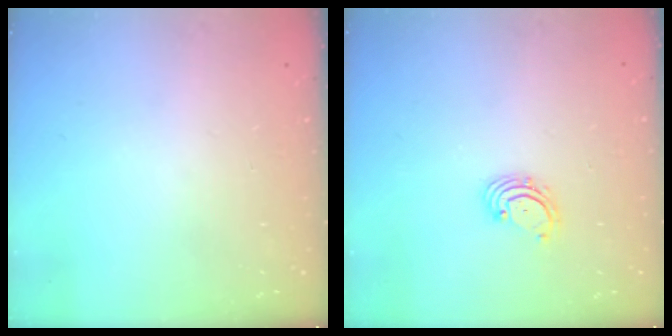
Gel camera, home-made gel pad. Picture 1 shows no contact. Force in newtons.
{"total": 1.8, "press": 1.7, "slide": 0.7}